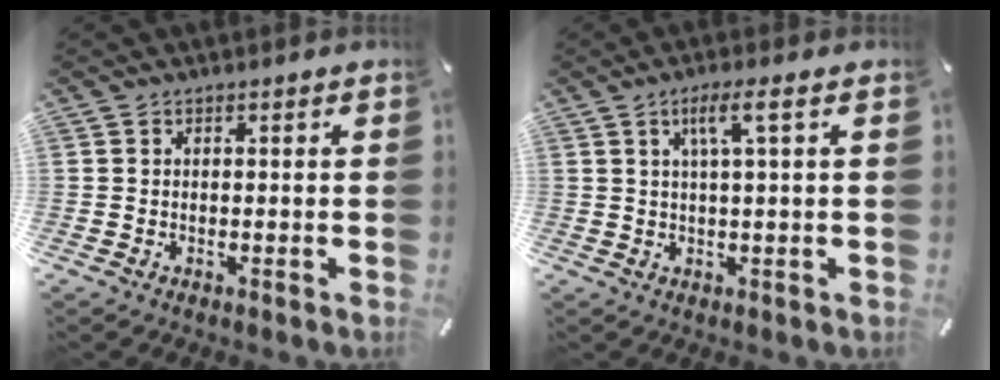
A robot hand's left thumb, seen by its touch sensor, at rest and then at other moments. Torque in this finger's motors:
{"motor_torque": [0.25, 0.65, 0.39, -0.41, 0.16]}